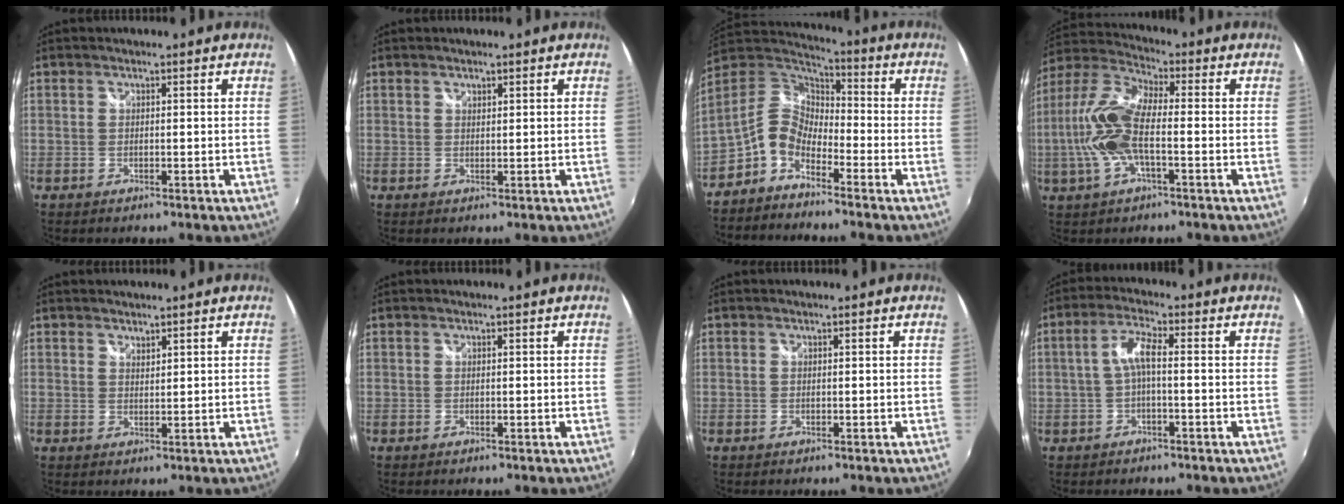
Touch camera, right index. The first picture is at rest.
{"total": 0.8, "force": [0.6, 0.4, 0.2], "torque": [-0.002, 0.001, 0.010]}
{"total": 8.7, "force": [-4.9, 5.1, 5.2], "torque": [-0.109, 0.024, -0.111]}
{"total": 13.2, "force": [-2.3, 4.6, 12.2], "torque": [-0.263, 0.005, -0.050]}
{"total": 1.5, "force": [1.4, 0.5, 0.3], "torque": [-0.001, 0.000, 0.023]}
{"total": 0.0}
{"total": 0.0}
{"total": 4.4, "force": [-0.7, 0.8, 4.3], "torque": [-0.091, 0.011, -0.014]}